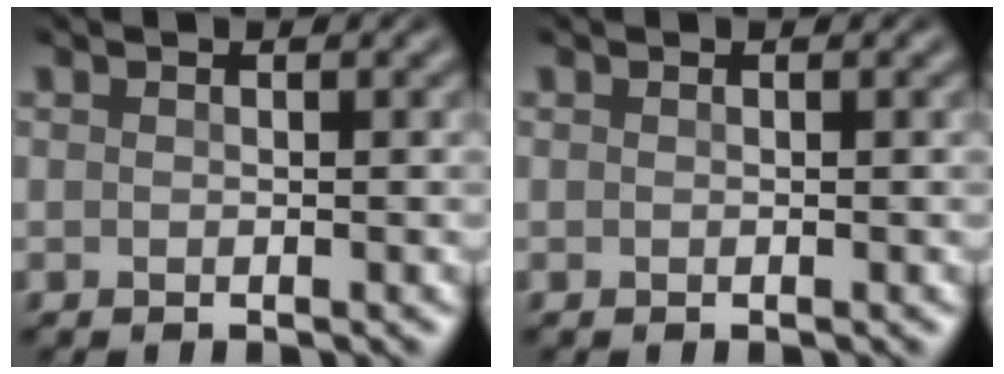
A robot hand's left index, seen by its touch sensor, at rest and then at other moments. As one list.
[{"total": 0.0}]